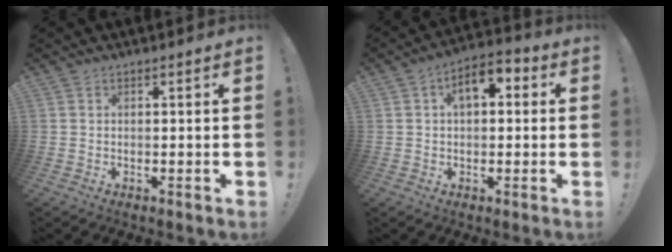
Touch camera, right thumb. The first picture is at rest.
{"total": 7.9, "force": [2.0, 4.7, 6.1], "torque": [-0.085, 0.001, 0.035]}